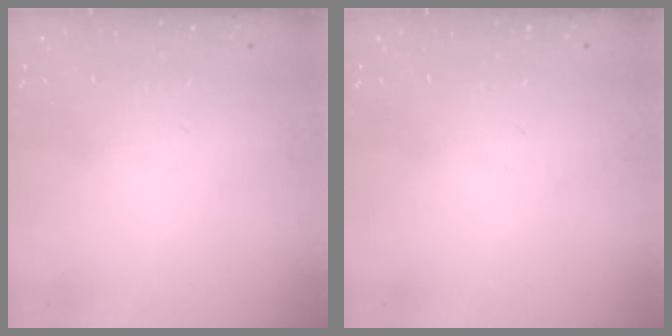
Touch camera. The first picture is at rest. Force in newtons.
{"total": 0.0}